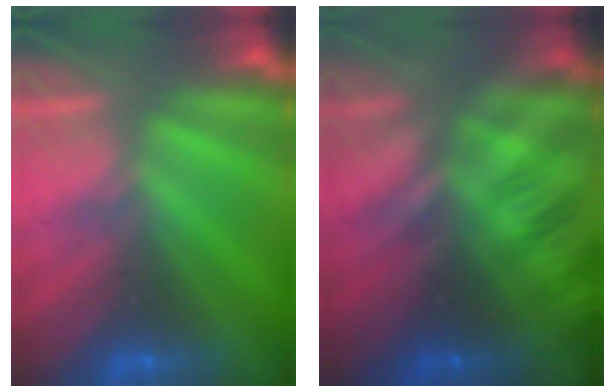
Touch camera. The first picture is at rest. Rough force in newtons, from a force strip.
{"total": 2.9}